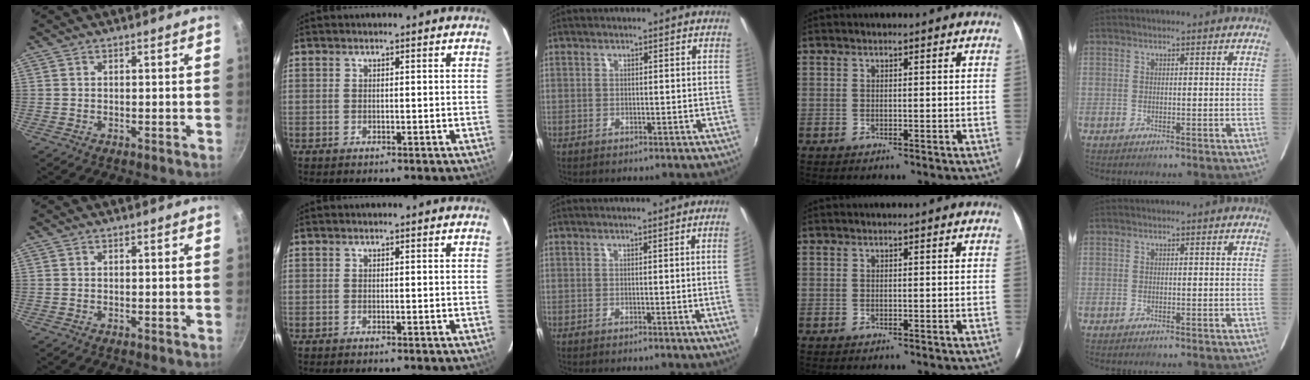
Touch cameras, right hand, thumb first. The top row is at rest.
{"middle": {"total": 3.4, "force": [0.0, -1.9, 2.8], "torque": [-0.042, -0.013, 0.006]}}